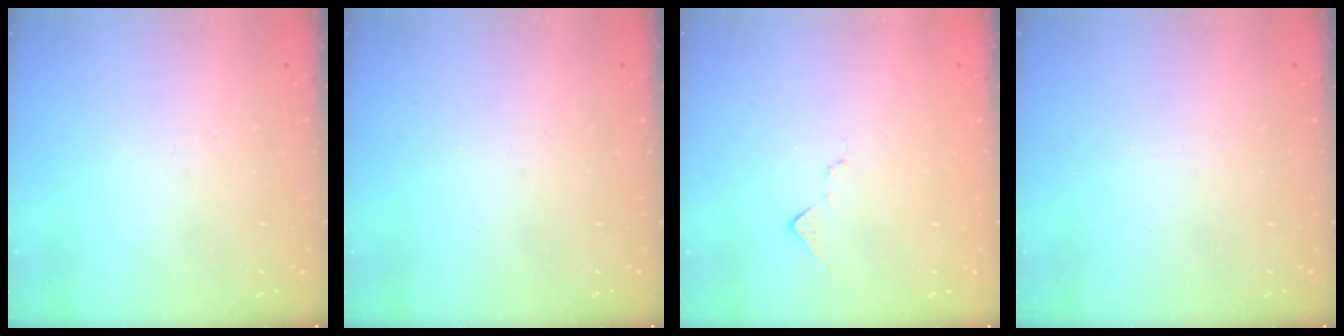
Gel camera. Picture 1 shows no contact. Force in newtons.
{"total": 0.0}
{"total": 7.2, "press": 7.2, "slide": 0.3}
{"total": 0.0}